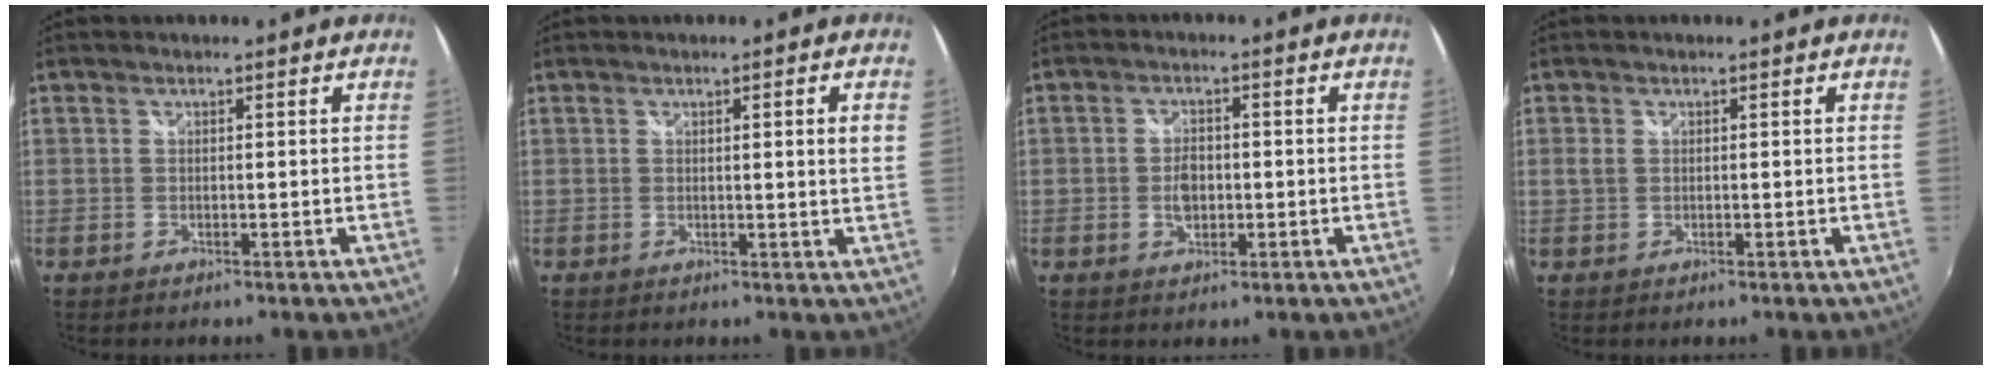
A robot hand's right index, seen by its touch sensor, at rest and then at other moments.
{"total": 3.5, "force": [0.9, -0.7, 3.3], "torque": [-0.032, 0.004, 0.012]}
{"total": 3.9, "force": [-0.6, 2.6, 2.8], "torque": [-0.052, 0.002, -0.009]}
{"total": 1.3, "force": [0.1, 1.0, 0.8], "torque": [-0.018, -0.003, 0.001]}